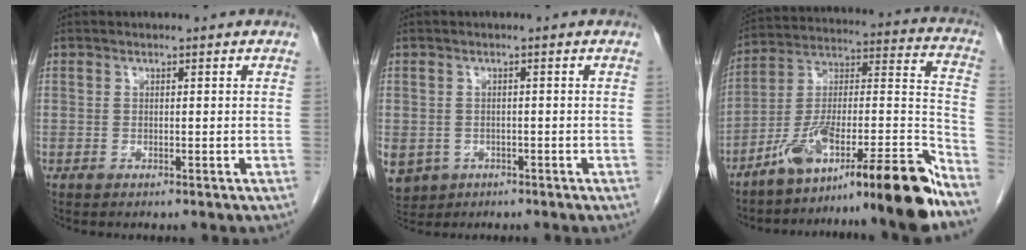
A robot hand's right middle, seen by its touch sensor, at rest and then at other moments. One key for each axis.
{"total": 8.5, "fx": -3.6, "fy": 7.2, "fz": 2.8, "tx": -0.087, "ty": -0.001, "tz": -0.049}
{"total": 22.5, "fx": -16.8, "fy": 0.6, "fz": 15.0, "tx": -0.202, "ty": 0.016, "tz": -0.281}